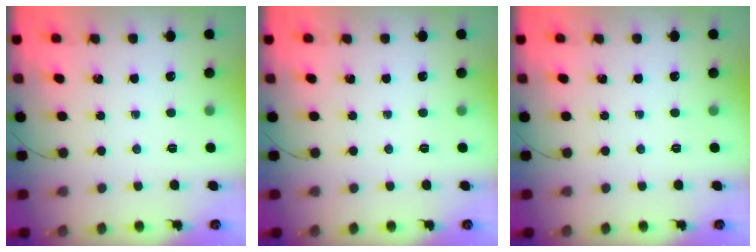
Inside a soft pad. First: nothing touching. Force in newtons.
{"total": 0.0}
{"total": 0.0}